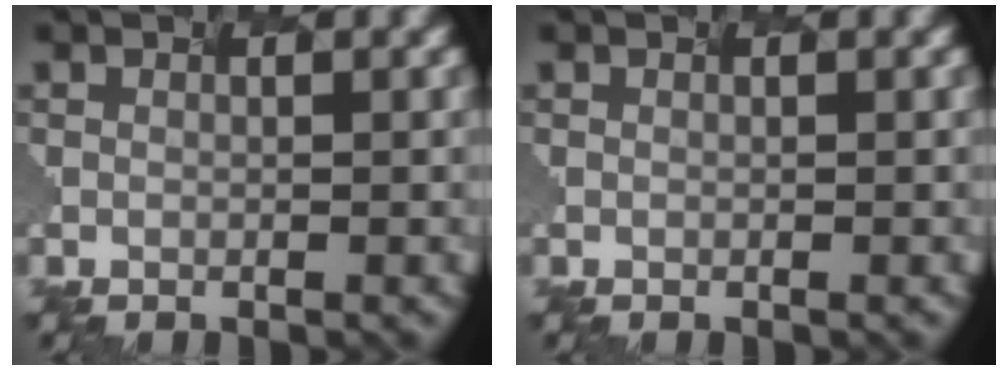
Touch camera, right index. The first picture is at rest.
{"total": 0.0}